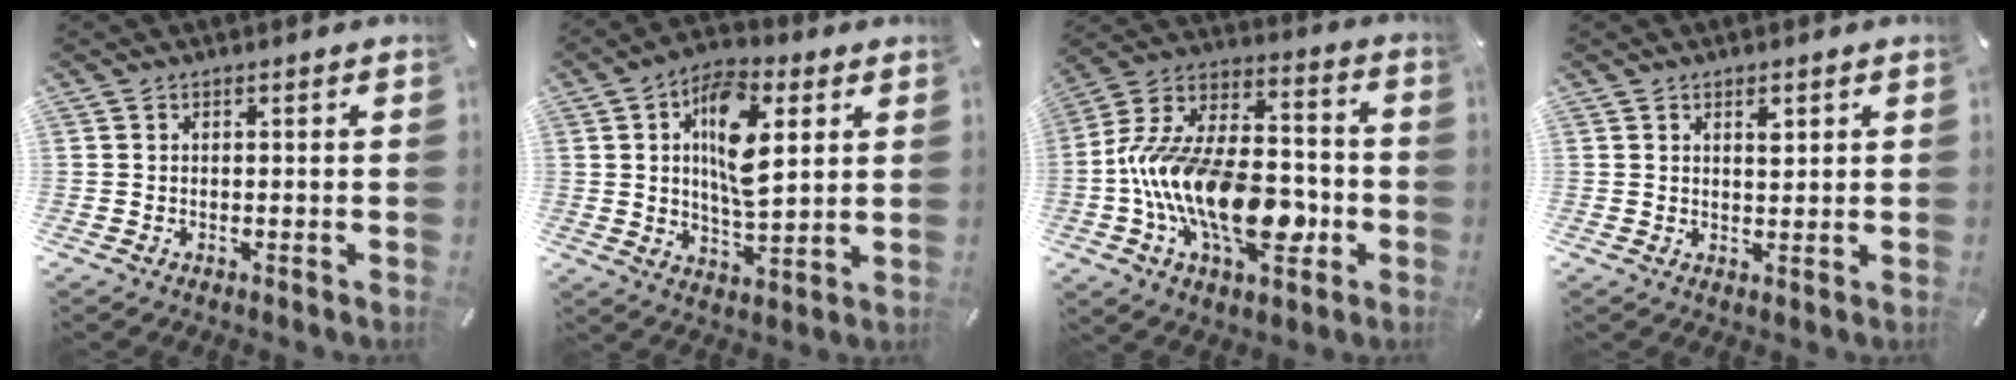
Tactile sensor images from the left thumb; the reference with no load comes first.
{"total": 13.3, "force": [4.1, 6.6, 10.8], "torque": [-0.184, -0.006, 0.066]}
{"total": 21.7, "force": [-6.3, 12.8, 16.3], "torque": [-0.321, 0.024, -0.101]}
{"total": 2.5, "force": [1.4, 1.2, 1.7], "torque": [-0.013, -0.009, 0.020]}